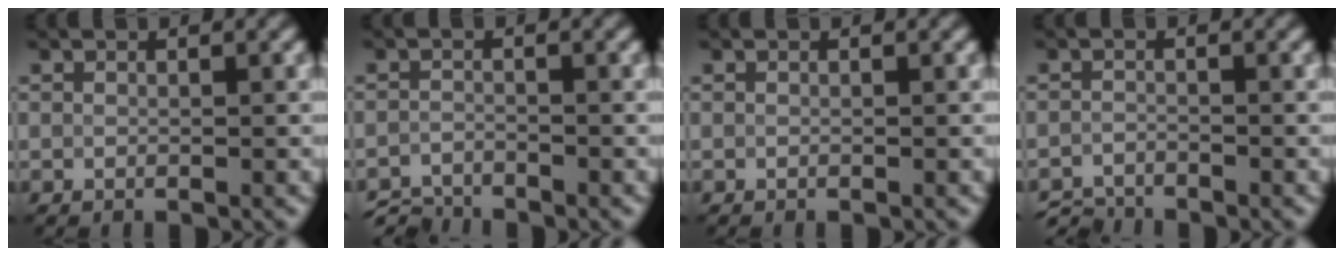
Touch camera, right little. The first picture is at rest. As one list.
[{"total": 2.9, "force": [-2.8, 0.5, 0.5], "torque": [-0.011, -0.006, -0.060]}, {"total": 0.0}, {"total": 2.5, "force": [-2.5, 0.4, 0.4], "torque": [-0.008, -0.006, -0.052]}]